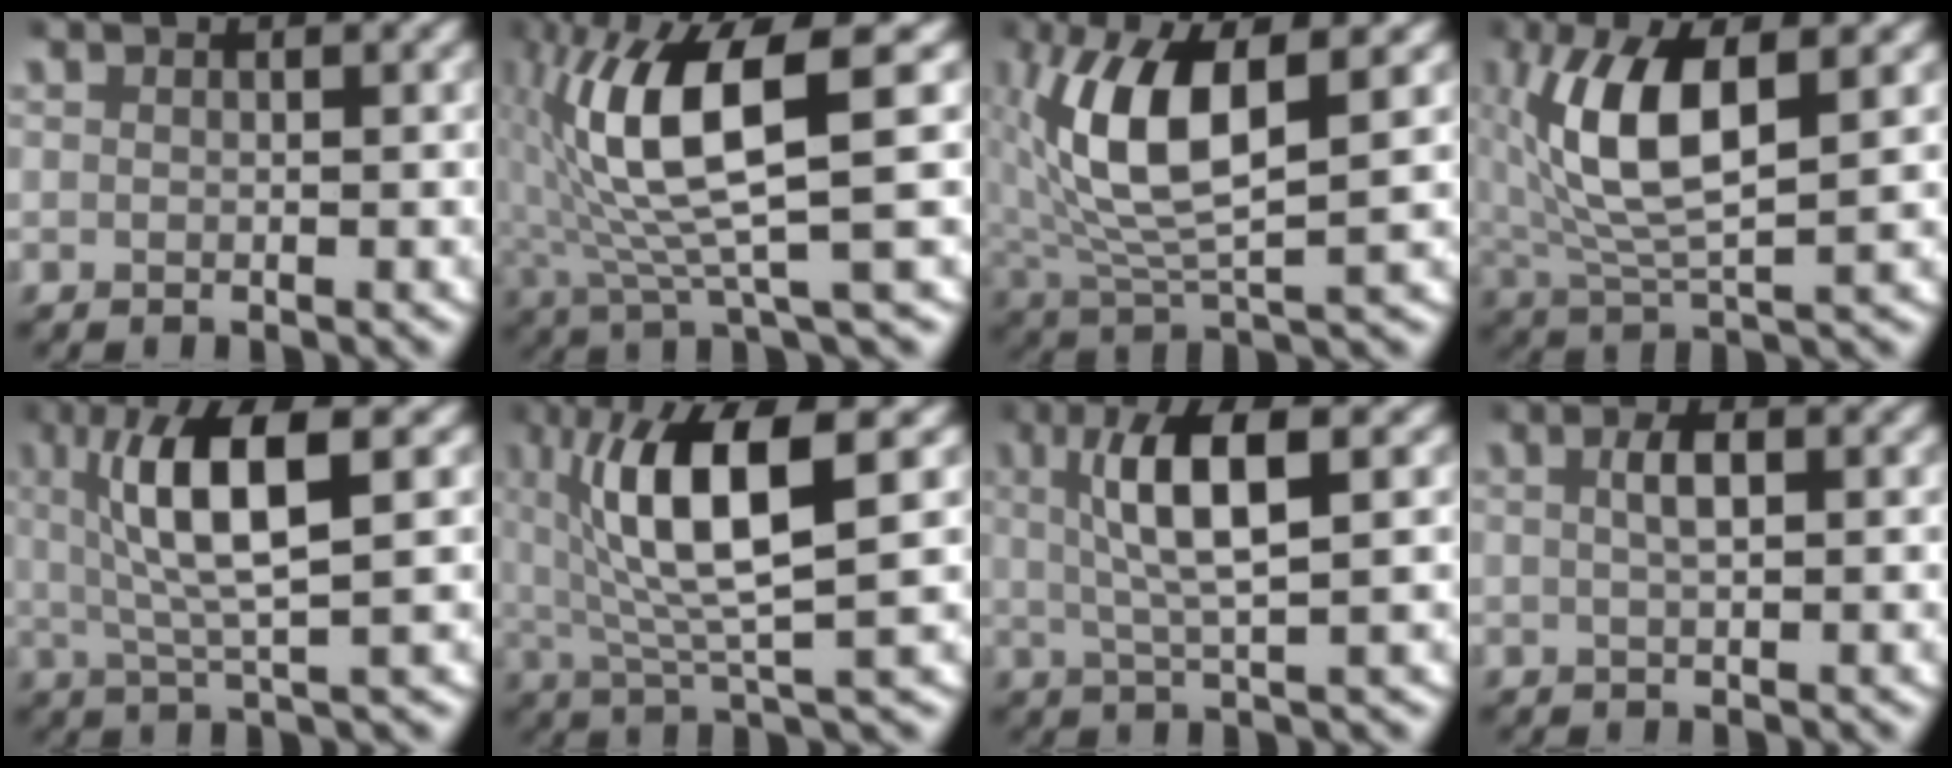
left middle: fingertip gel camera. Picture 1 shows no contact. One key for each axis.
{"total": 9.9, "fx": 0.8, "fy": 3.0, "fz": 9.5, "tx": -0.174, "ty": 0.008, "tz": 0.013}
{"total": 7.9, "fx": 1.4, "fy": 3.1, "fz": 7.2, "tx": -0.147, "ty": 0.003, "tz": 0.030}
{"total": 7.2, "fx": 1.2, "fy": 2.6, "fz": 6.6, "tx": -0.140, "ty": 0.003, "tz": 0.028}
{"total": 7.0, "fx": 1.6, "fy": 1.4, "fz": 6.7, "tx": -0.122, "ty": 0.012, "tz": 0.023}
{"total": 9.0, "fx": 1.7, "fy": 2.5, "fz": 8.5, "tx": -0.160, "ty": 0.010, "tz": 0.029}
{"total": 5.7, "fx": 1.3, "fy": 1.0, "fz": 5.4, "tx": -0.101, "ty": 0.009, "tz": 0.019}
{"total": 1.9, "fx": 0.3, "fy": 0.6, "fz": 1.8, "tx": -0.032, "ty": 0.005, "tz": 0.003}